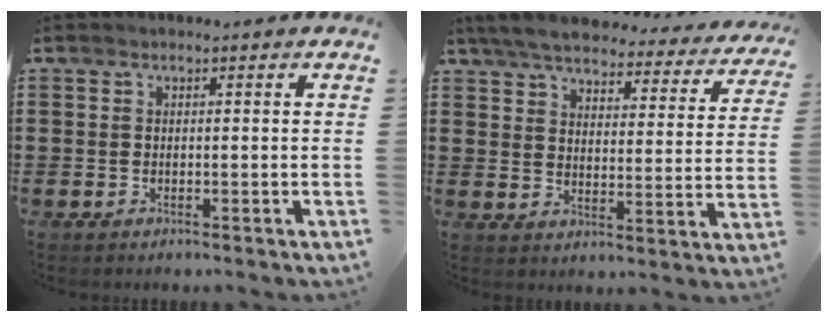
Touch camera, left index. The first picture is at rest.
{"total": 5.6, "force": [5.2, 0.7, 2.0], "torque": [-0.066, -0.032, 0.088]}